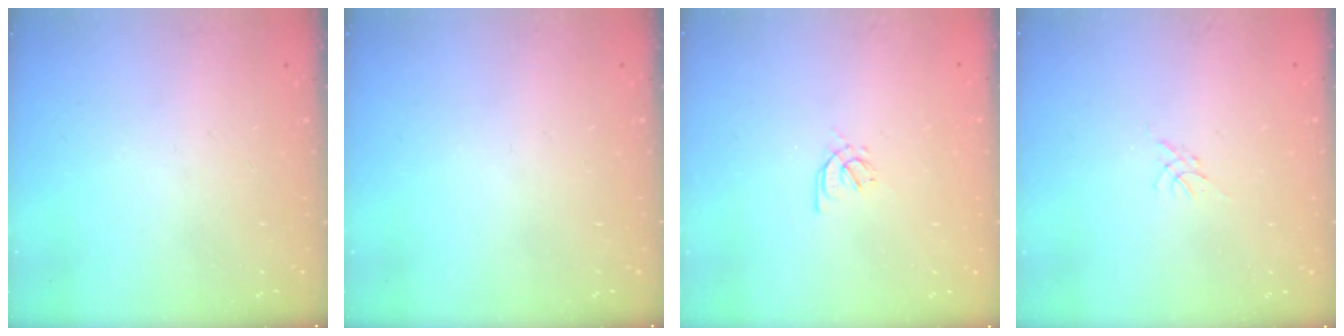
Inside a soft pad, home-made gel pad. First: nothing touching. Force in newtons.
{"total": 0.0}
{"total": 2.4, "press": 2.3, "slide": 0.6}
{"total": 0.0}